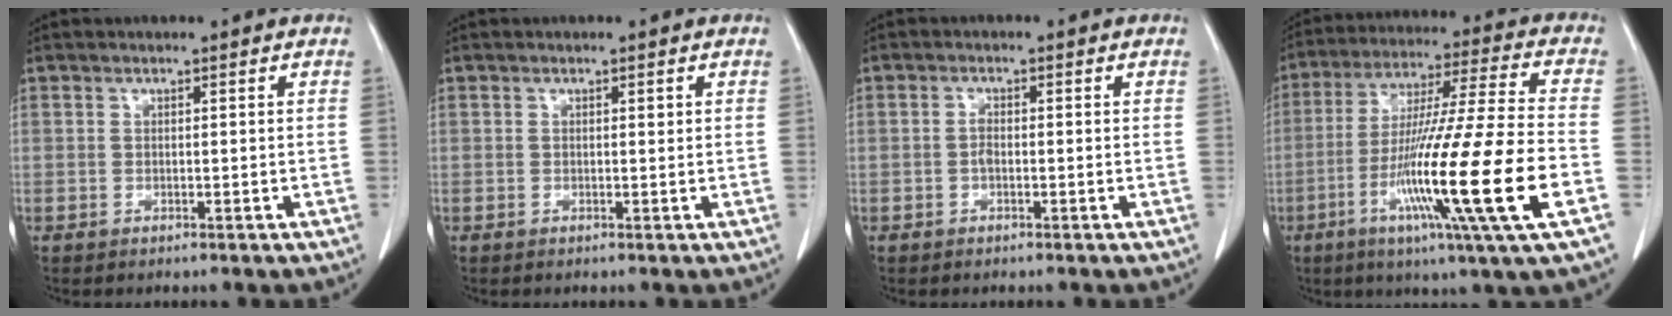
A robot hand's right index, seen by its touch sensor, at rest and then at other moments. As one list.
[{"total": 0.5, "force": [0.2, 0.1, 0.4], "torque": [-0.008, -0.001, 0.004]}, {"total": 1.5, "force": [-0.5, 0.7, 1.2], "torque": [-0.021, 0.004, -0.010]}, {"total": 22.0, "force": [-7.1, -1.1, 20.8], "torque": [-0.380, -0.037, -0.133]}]